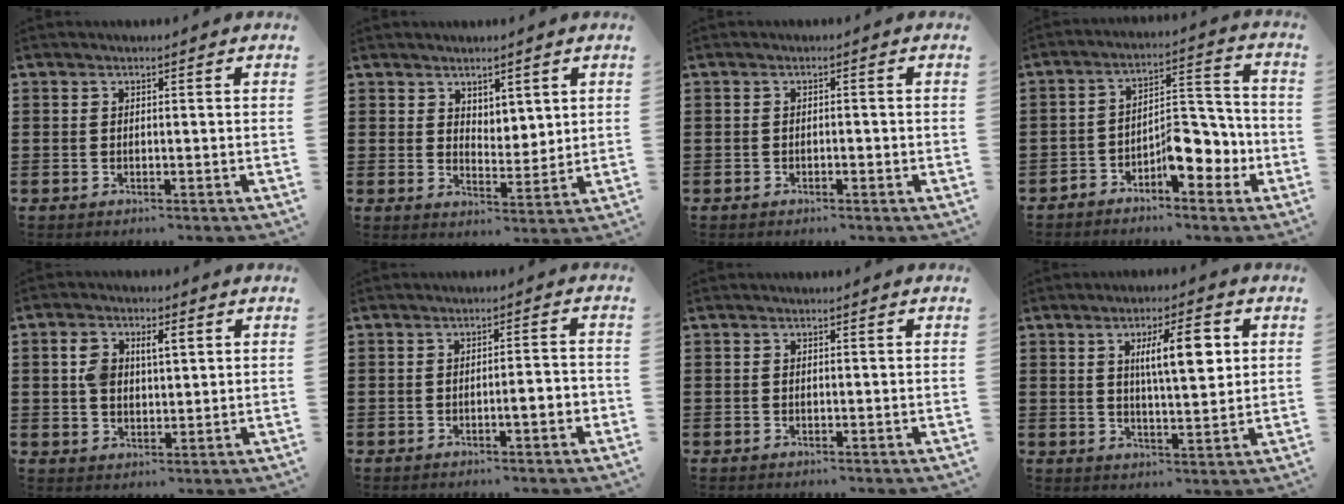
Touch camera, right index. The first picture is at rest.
{"total": 3.8, "force": [3.2, 2.1, 0.0], "torque": [-0.012, -0.001, 0.061]}
{"total": 0.7, "force": [-0.5, 0.3, 0.3], "torque": [-0.009, -0.002, -0.009]}
{"total": 8.5, "force": [-4.2, 3.7, 6.4], "torque": [-0.077, 0.005, -0.076]}
{"total": 4.8, "force": [1.3, 3.1, 3.5], "torque": [-0.079, 0.014, 0.019]}
{"total": 3.0, "force": [-1.1, 0.3, 2.8], "torque": [-0.039, -0.003, -0.021]}
{"total": 0.0}
{"total": 8.3, "force": [2.5, 2.4, 7.5], "torque": [-0.134, 0.002, 0.037]}